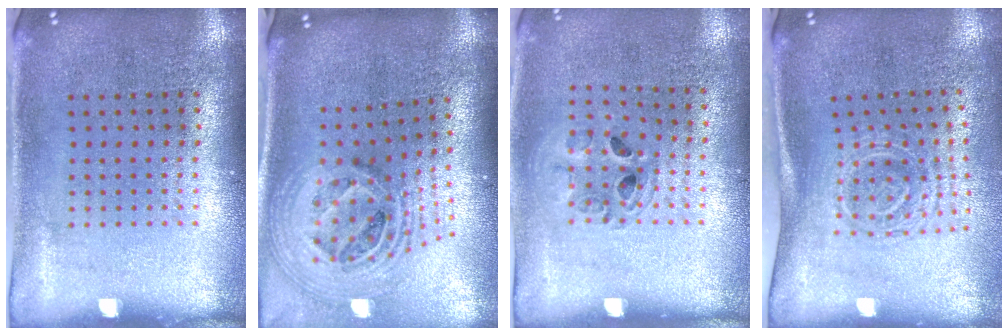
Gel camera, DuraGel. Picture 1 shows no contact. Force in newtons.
{"total": 2.5, "press": 1.8, "slide": 1.8}
{"total": 1.0, "press": 1.0, "slide": 0.1}
{"total": 1.7, "press": 1.2, "slide": 1.2}